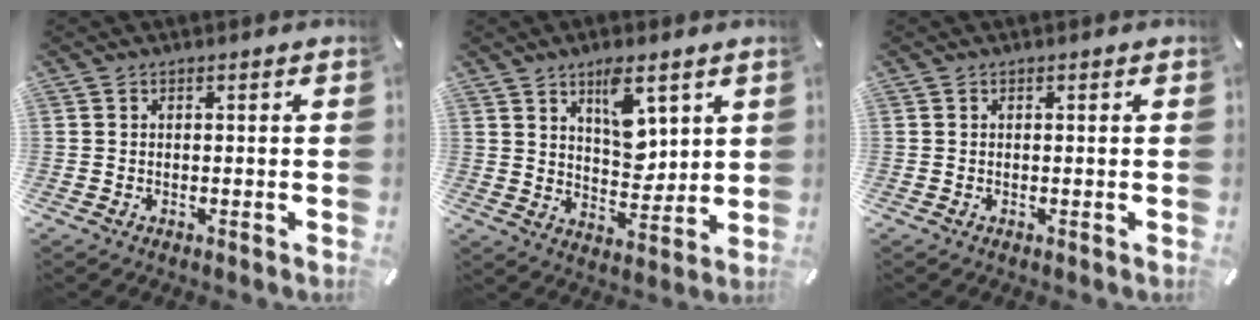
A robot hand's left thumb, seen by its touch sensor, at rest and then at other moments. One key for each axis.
{"total": 10.2, "fx": 5.2, "fy": 5.8, "fz": 6.6, "tx": -0.088, "ty": -0.027, "tz": 0.089}
{"total": 0.0}